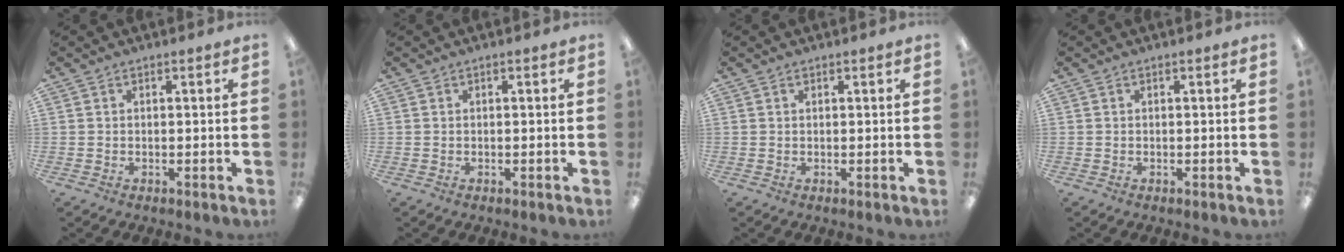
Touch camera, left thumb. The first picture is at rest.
{"total": 0.0}
{"total": 0.5, "force": [0.4, 0.2, 0.3], "torque": [-0.006, 0.002, 0.007]}
{"total": 0.0}